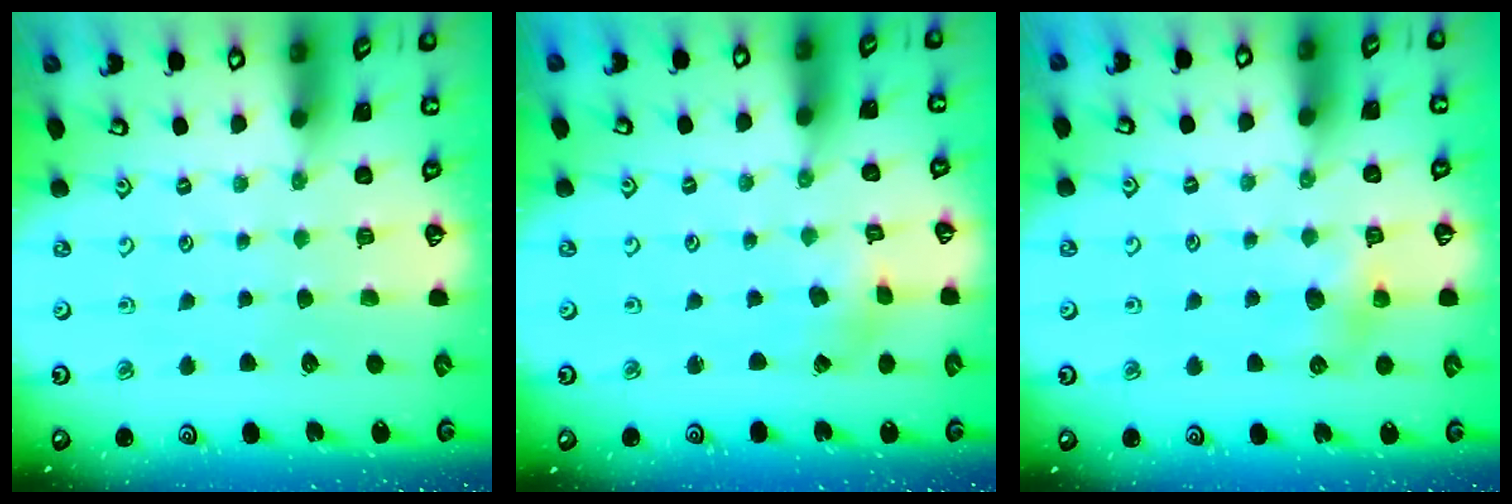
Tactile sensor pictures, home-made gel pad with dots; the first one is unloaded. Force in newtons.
{"total": 1.1, "press": 1.0, "slide": 0.4}
{"total": 7.6, "press": 7.6, "slide": 0.6}